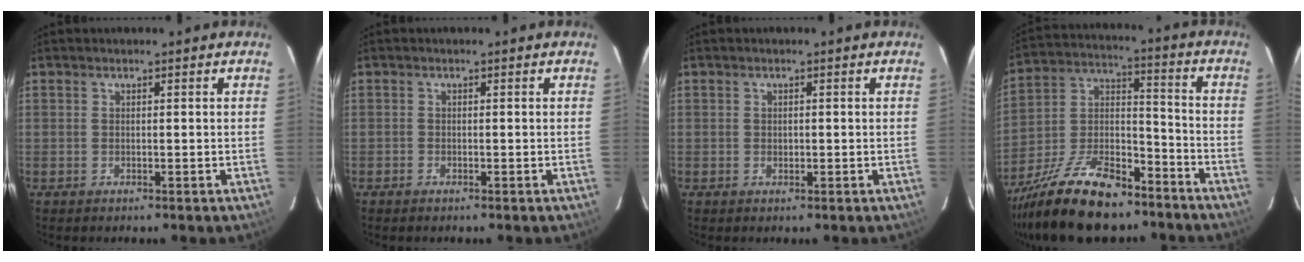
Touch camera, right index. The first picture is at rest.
{"total": 0.6, "force": [-0.6, 0.3, 0.0], "torque": [-0.002, -0.001, -0.013]}
{"total": 0.6, "force": [0.0, 0.6, 0.2], "torque": [-0.001, 0.001, 0.001]}
{"total": 20.1, "force": [-14.3, 8.8, 10.9], "torque": [-0.230, 0.005, -0.243]}